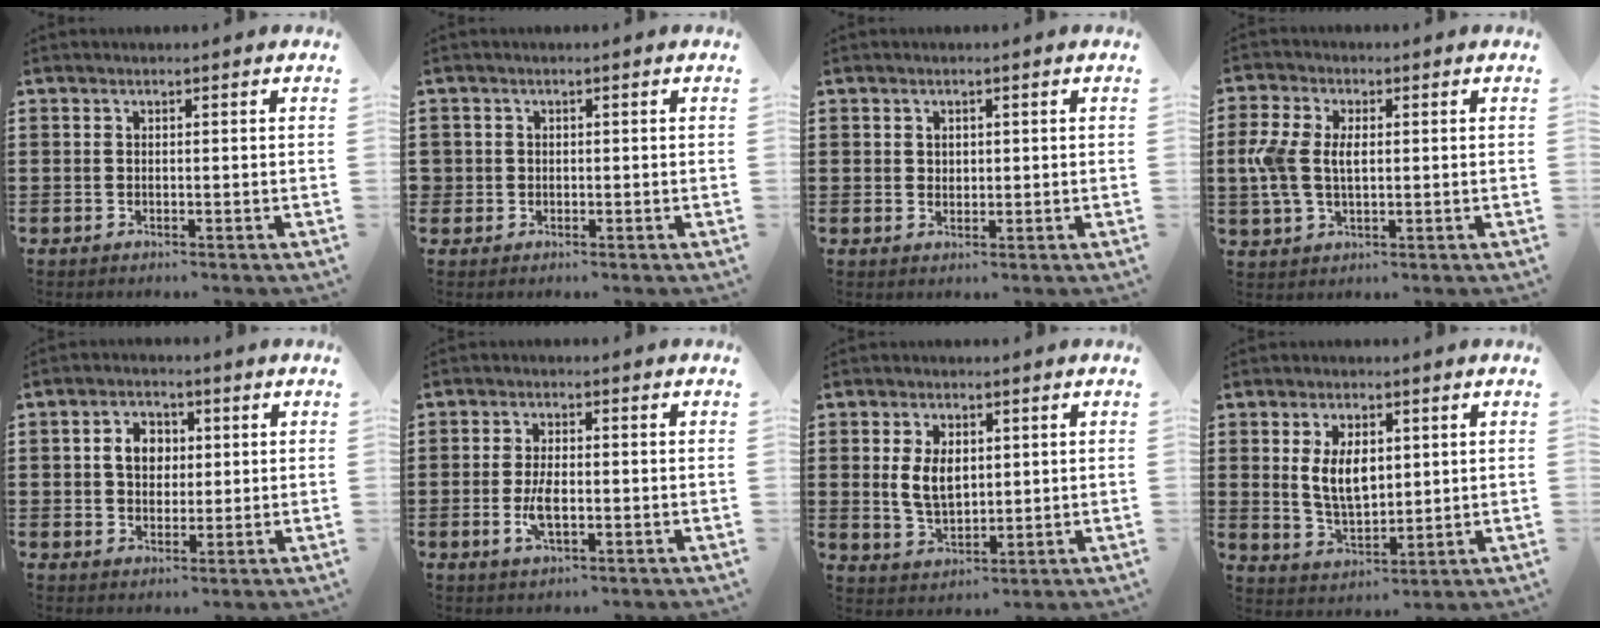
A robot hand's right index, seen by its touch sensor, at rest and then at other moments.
{"total": 1.1, "force": [-0.1, 1.1, 0.0], "torque": [-0.002, 0.007, -0.004]}
{"total": 1.3, "force": [0.8, 0.9, 0.4], "torque": [-0.009, 0.004, 0.015]}
{"total": 6.0, "force": [0.3, 3.5, 4.8], "torque": [-0.127, 0.002, -0.004]}
{"total": 4.7, "force": [0.7, 3.7, 2.9], "torque": [-0.061, 0.012, 0.007]}
{"total": 4.2, "force": [-0.9, 1.8, 3.7], "torque": [-0.078, 0.000, -0.017]}
{"total": 5.6, "force": [0.9, 3.5, 4.3], "torque": [-0.091, 0.005, 0.013]}
{"total": 7.0, "force": [1.5, 3.8, 5.6], "torque": [-0.110, 0.009, 0.024]}